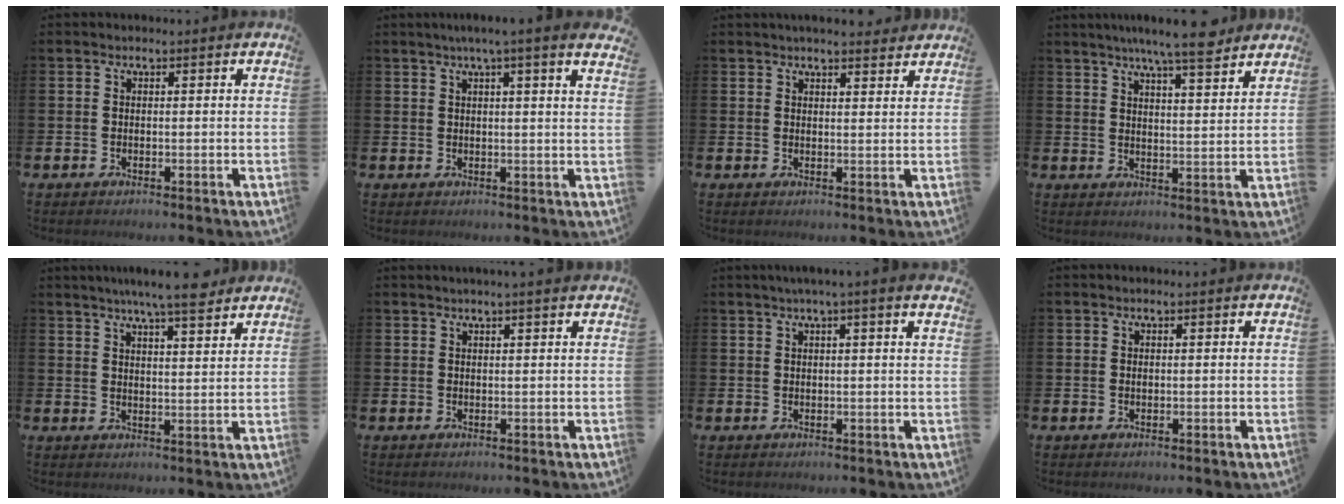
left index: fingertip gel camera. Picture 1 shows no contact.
{"total": 3.3, "force": [2.7, -0.8, 1.7], "torque": [-0.034, -0.009, 0.045]}
{"total": 3.1, "force": [3.1, 0.3, 0.4], "torque": [-0.003, -0.014, 0.055]}
{"total": 7.5, "force": [6.7, 0.2, 3.3], "torque": [-0.060, -0.030, 0.116]}
{"total": 7.0, "force": [6.3, 0.1, 2.9], "torque": [-0.060, -0.024, 0.111]}
{"total": 1.1, "force": [1.0, -0.2, 0.5], "torque": [-0.005, -0.002, 0.017]}
{"total": 2.2, "force": [1.7, -0.6, 1.3], "torque": [-0.030, 0.000, 0.030]}
{"total": 0.0}